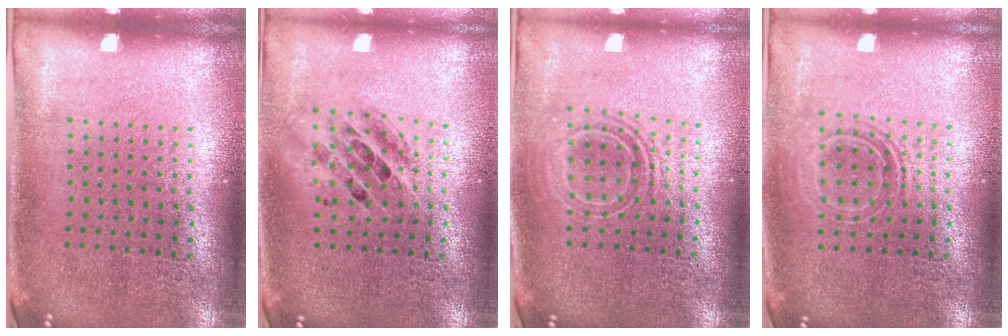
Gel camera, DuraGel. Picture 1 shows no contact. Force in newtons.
{"total": 1.5, "press": 1.3, "slide": 0.7}
{"total": 1.7, "press": 1.3, "slide": 1.1}
{"total": 1.5, "press": 1.2, "slide": 0.9}